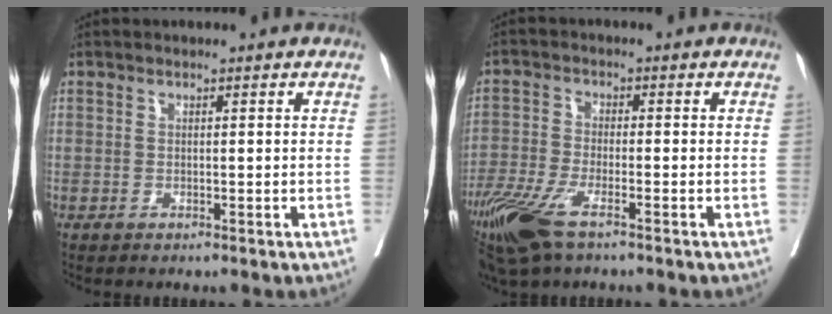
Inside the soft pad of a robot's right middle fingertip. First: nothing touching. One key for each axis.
{"total": 9.2, "fx": -5.9, "fy": 2.3, "fz": 6.7, "tx": -0.135, "ty": -0.019, "tz": -0.112}